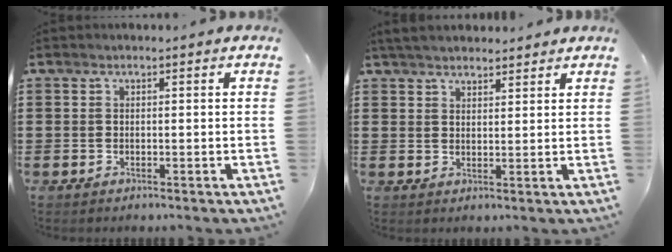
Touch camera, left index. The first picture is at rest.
{"total": 3.6, "force": [3.4, 0.8, 0.8], "torque": [-0.026, 0.000, 0.065]}